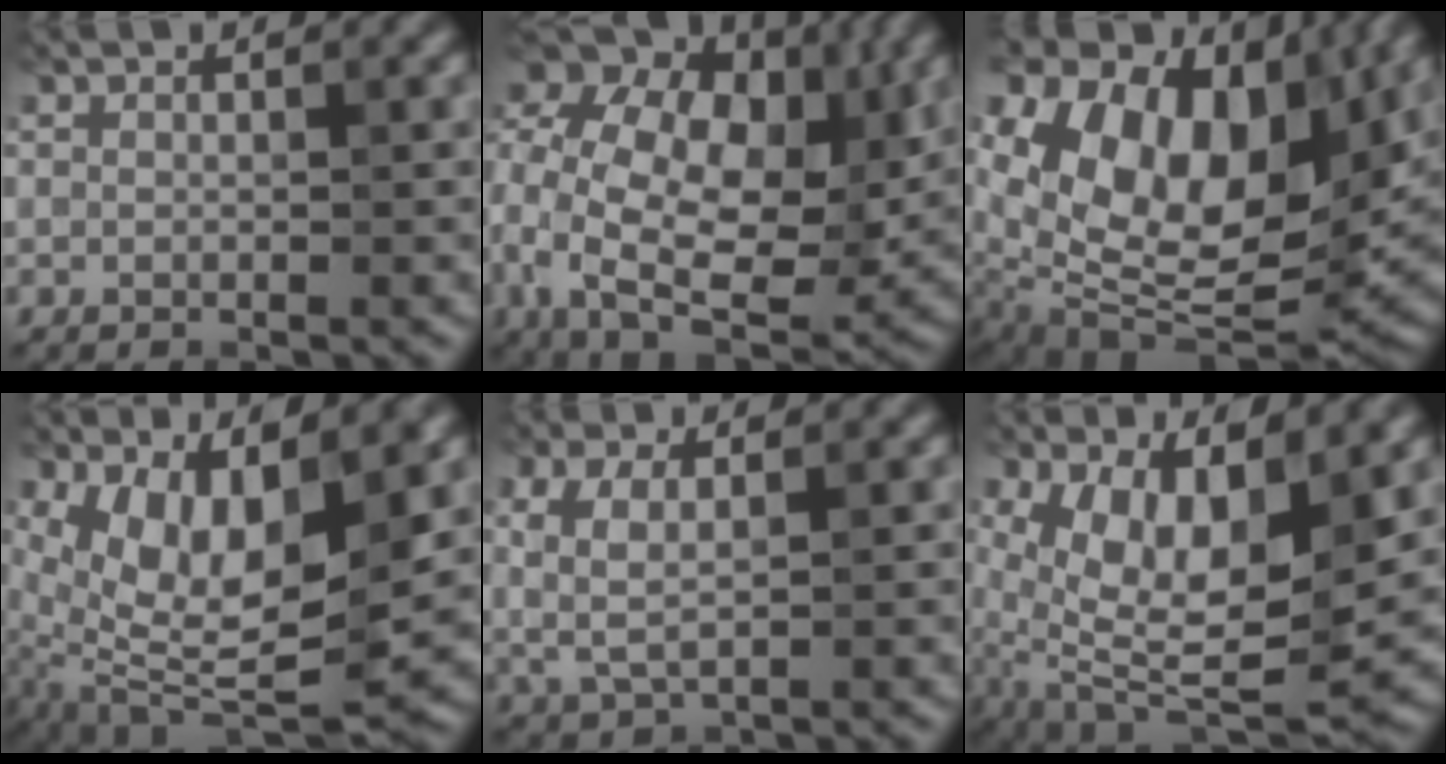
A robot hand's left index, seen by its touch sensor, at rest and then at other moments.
{"total": 16.2, "force": [2.7, 11.4, 11.2], "torque": [-0.213, 0.019, 0.075]}
{"total": 16.8, "force": [4.5, 10.5, 12.3], "torque": [-0.239, 0.005, 0.111]}
{"total": 9.3, "force": [1.8, 3.9, 8.2], "torque": [-0.176, -0.017, 0.046]}
{"total": 2.6, "force": [0.4, 1.1, 2.4], "torque": [-0.065, -0.002, 0.020]}
{"total": 9.3, "force": [1.6, 4.3, 8.1], "torque": [-0.167, -0.026, 0.041]}